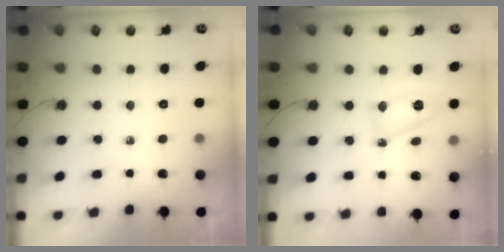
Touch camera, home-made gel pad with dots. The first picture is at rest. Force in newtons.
{"total": 6.0, "press": 5.8, "slide": 1.2}